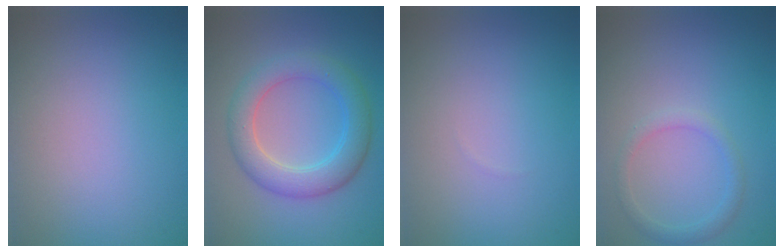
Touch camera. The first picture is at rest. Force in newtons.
{"total": 5.1, "press": 5.0, "slide": 0.4}
{"total": 0.0}
{"total": 1.5, "press": 1.5, "slide": 0.1}